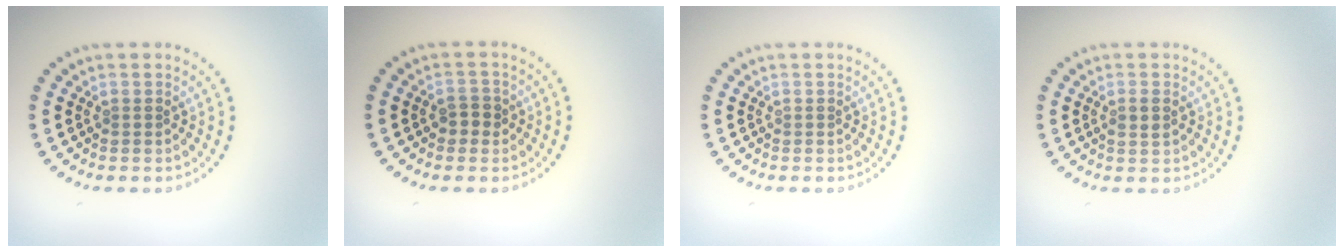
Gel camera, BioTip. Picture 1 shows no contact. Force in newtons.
{"total": 1.8, "press": 1.8, "slide": 0.5}
{"total": 0.0}
{"total": 1.3, "press": 1.3, "slide": 0.3}